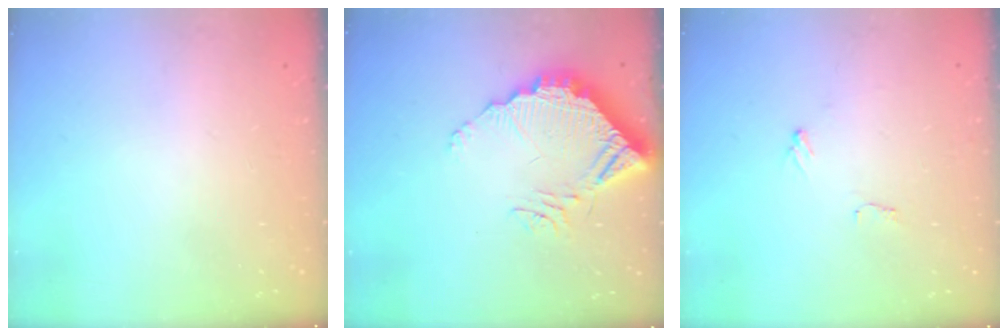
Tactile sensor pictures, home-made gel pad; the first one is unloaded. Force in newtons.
{"total": 11.8, "press": 11.8, "slide": 0.9}
{"total": 5.4, "press": 5.4, "slide": 0.4}